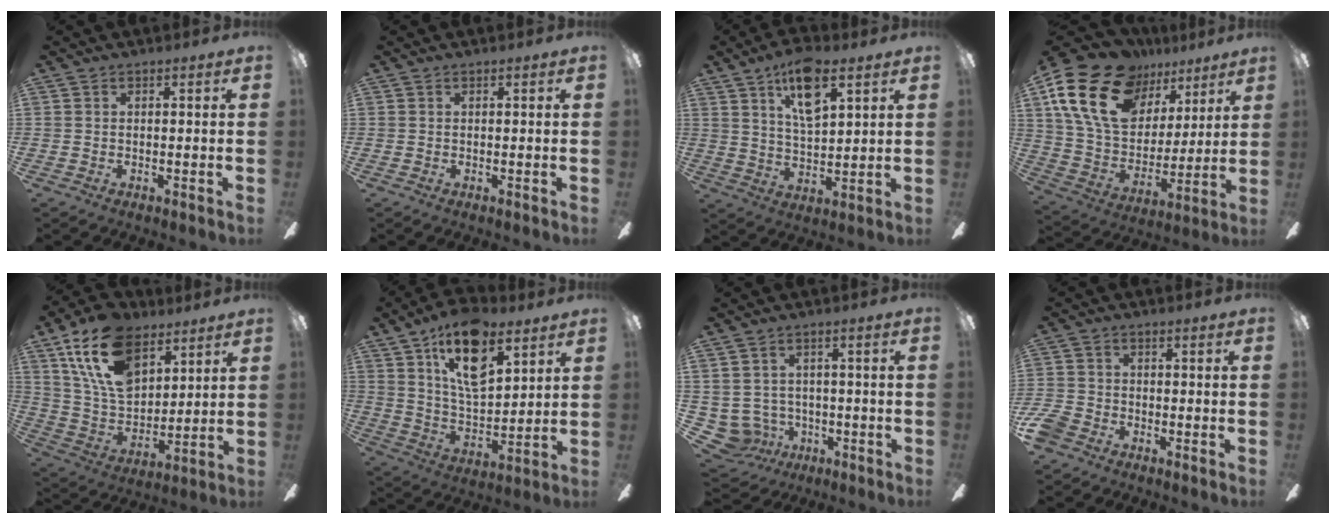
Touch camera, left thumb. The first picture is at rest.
{"total": 0.0}
{"total": 11.6, "force": [7.0, 4.4, 8.1], "torque": [-0.135, -0.023, 0.122]}
{"total": 22.0, "force": [12.8, 13.6, 11.8], "torque": [-0.233, -0.062, 0.237]}
{"total": 19.9, "force": [11.2, 11.8, 11.5], "torque": [-0.227, -0.037, 0.208]}
{"total": 17.8, "force": [10.5, 8.2, 11.8], "torque": [-0.212, -0.038, 0.180]}
{"total": 5.7, "force": [-0.7, 5.5, 1.3], "torque": [-0.074, -0.006, -0.011]}
{"total": 5.3, "force": [-3.2, 3.5, 2.3], "torque": [-0.065, 0.010, -0.065]}